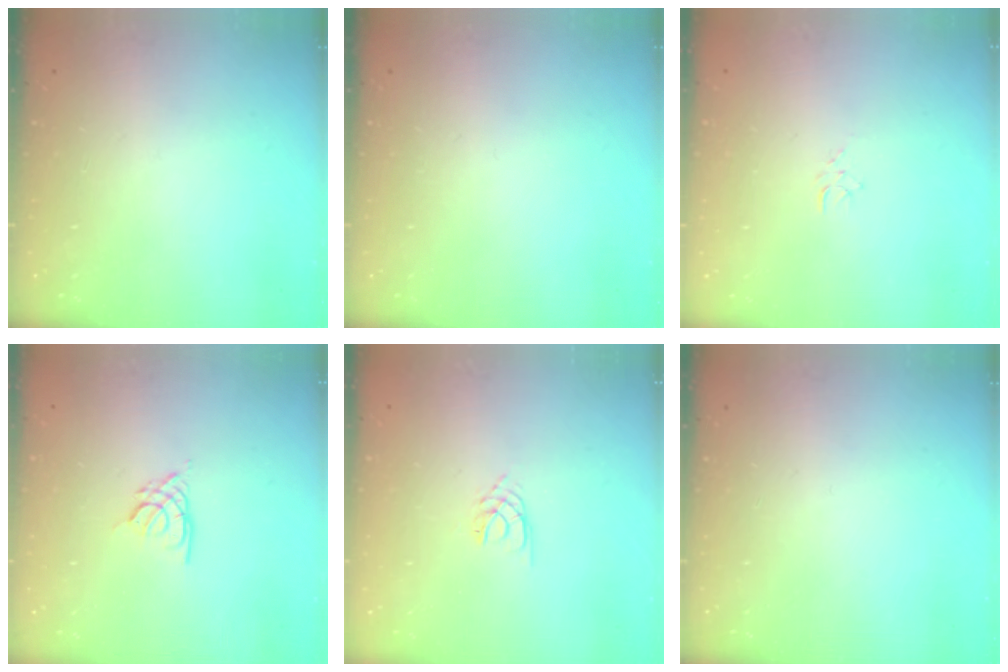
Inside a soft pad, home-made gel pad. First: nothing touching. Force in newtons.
{"total": 0.0}
{"total": 5.0, "press": 4.9, "slide": 0.3}
{"total": 2.6, "press": 2.6, "slide": 0.6}
{"total": 2.1, "press": 2.1, "slide": 0.3}
{"total": 0.0}